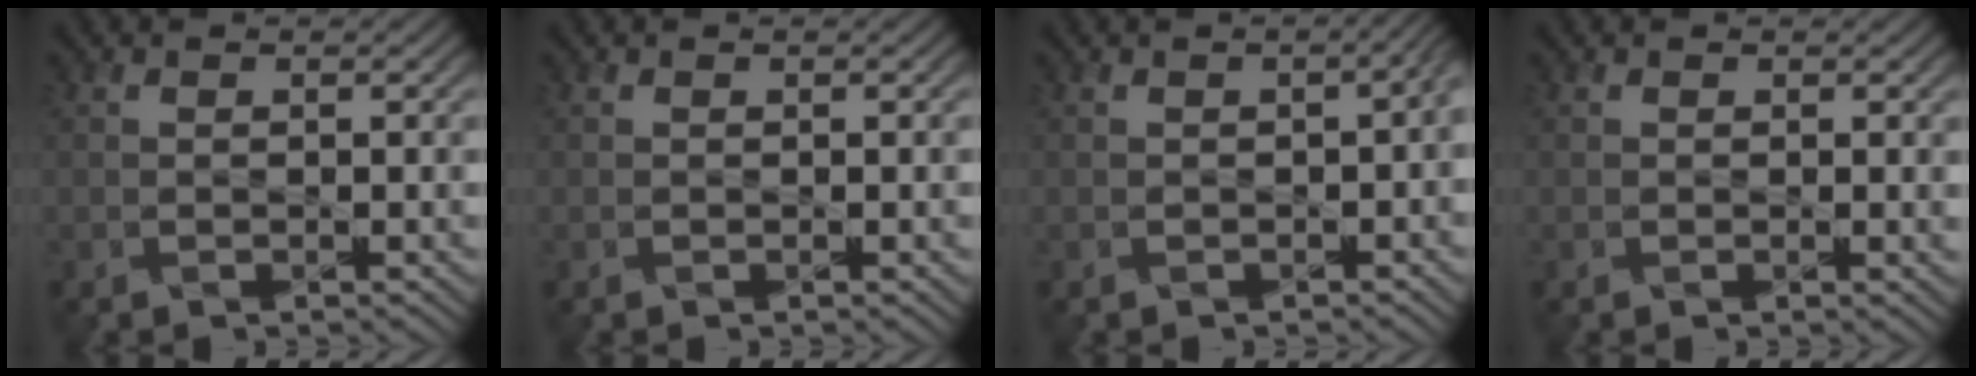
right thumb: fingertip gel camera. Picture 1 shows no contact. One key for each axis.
{"total": 0.0}
{"total": 3.2, "fx": -0.5, "fy": 1.4, "fz": 2.8, "tx": -0.033, "ty": -0.005, "tz": 0.000}
{"total": 0.6, "fx": 0.2, "fy": 0.1, "fz": 0.5, "tx": -0.006, "ty": -0.005, "tz": 0.005}